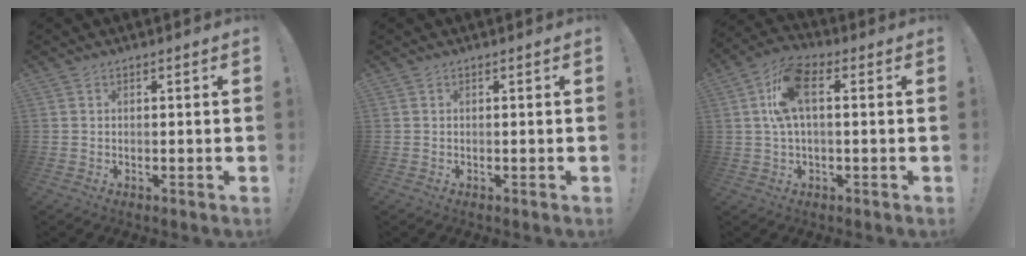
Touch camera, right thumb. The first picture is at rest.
{"total": 0.0}
{"total": 11.8, "force": [1.8, 5.8, 10.1], "torque": [-0.191, 0.013, 0.037]}